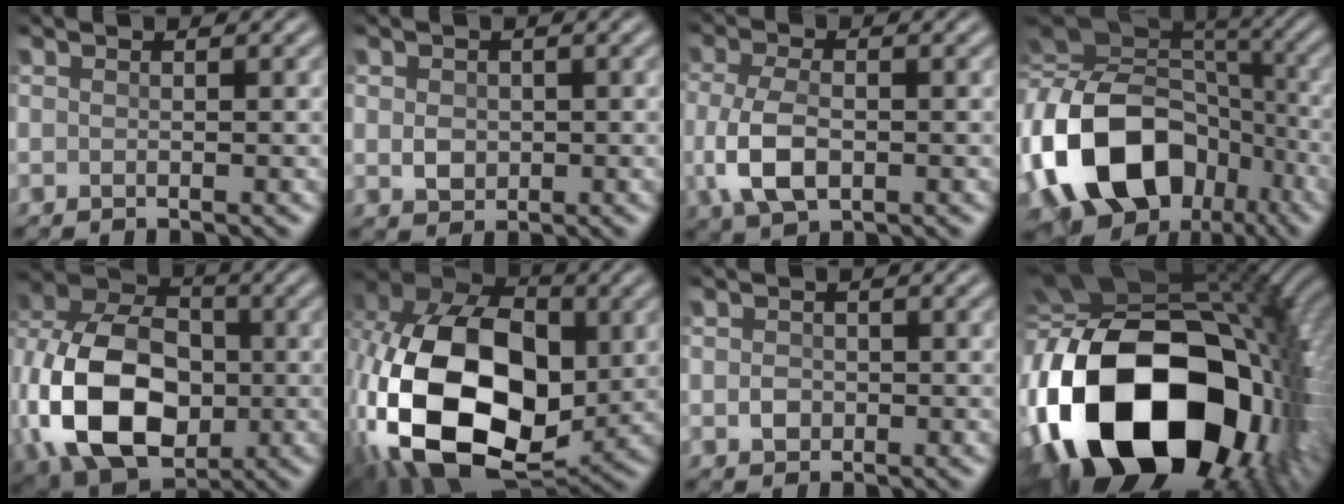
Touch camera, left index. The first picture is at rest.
{"total": 2.0, "force": [0.0, 1.6, 1.2], "torque": [-0.028, 0.001, -0.001]}
{"total": 5.3, "force": [-1.1, 2.9, 4.3], "torque": [-0.109, -0.003, -0.020]}
{"total": 17.9, "force": [-4.7, 12.7, 11.7], "torque": [-0.256, -0.012, -0.075]}
{"total": 15.5, "force": [-3.3, 10.5, 10.9], "torque": [-0.239, -0.008, -0.068]}
{"total": 18.4, "force": [-1.9, 12.2, 13.6], "torque": [-0.293, -0.011, -0.027]}
{"total": 1.4, "force": [-0.3, 1.1, 0.8], "torque": [-0.017, 0.003, -0.007]}
{"total": 21.5, "force": [-5.8, 13.0, 16.0], "torque": [-0.344, -0.026, -0.079]}